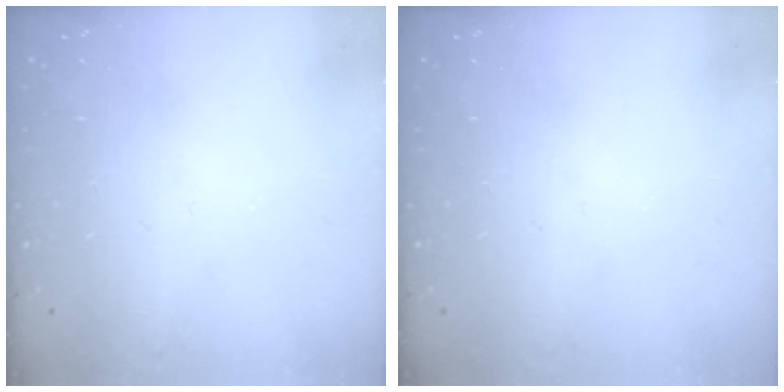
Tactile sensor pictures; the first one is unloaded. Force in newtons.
{"total": 0.0}